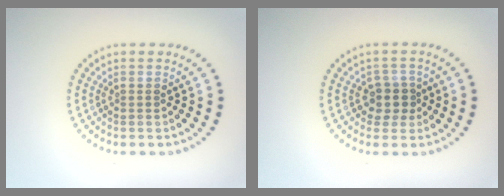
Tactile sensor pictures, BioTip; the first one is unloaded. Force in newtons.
{"total": 2.2, "press": 1.9, "slide": 1.1}